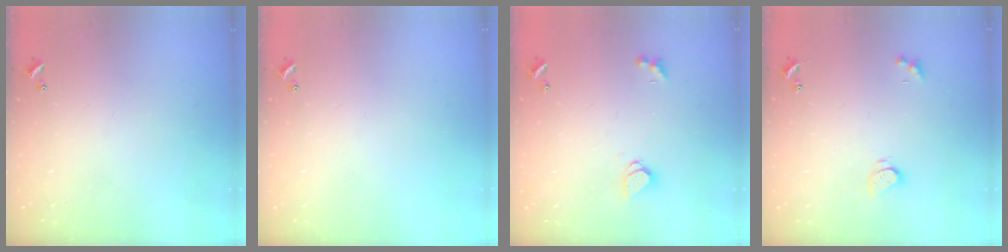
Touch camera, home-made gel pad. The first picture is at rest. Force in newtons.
{"total": 0.0}
{"total": 1.2, "press": 1.1, "slide": 0.5}
{"total": 2.7, "press": 2.7, "slide": 0.3}